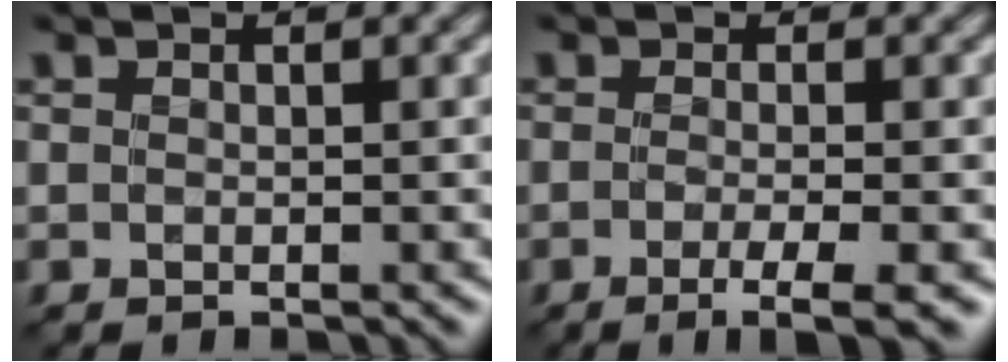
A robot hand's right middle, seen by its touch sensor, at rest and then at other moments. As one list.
[{"total": 3.4, "force": [-1.4, 0.7, 3.1], "torque": [-0.051, -0.003, -0.030]}]